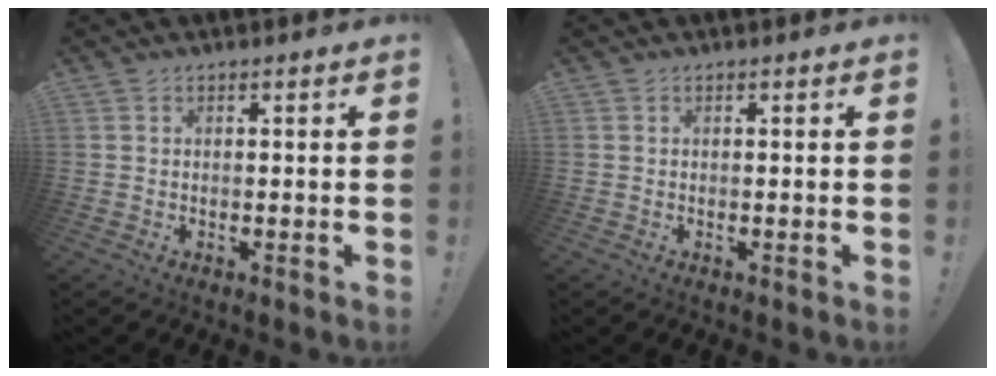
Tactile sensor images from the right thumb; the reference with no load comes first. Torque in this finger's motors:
{"motor_torque": [0.00, 0.00, 0.00, 0.00, 0.00]}